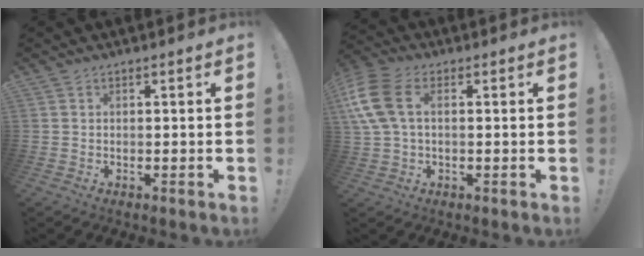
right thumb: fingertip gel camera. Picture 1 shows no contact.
{"total": 11.7, "force": [2.4, 7.3, 8.8], "torque": [-0.199, 0.008, 0.051]}